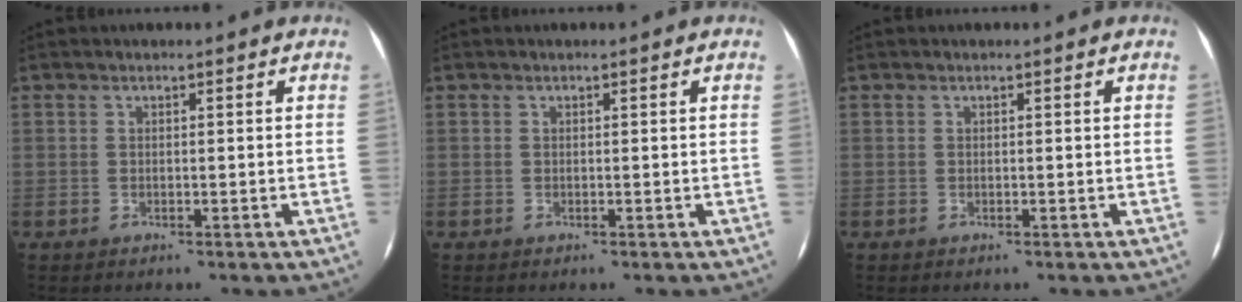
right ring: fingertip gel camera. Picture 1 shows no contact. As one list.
[{"total": 0.0}, {"total": 0.0}]